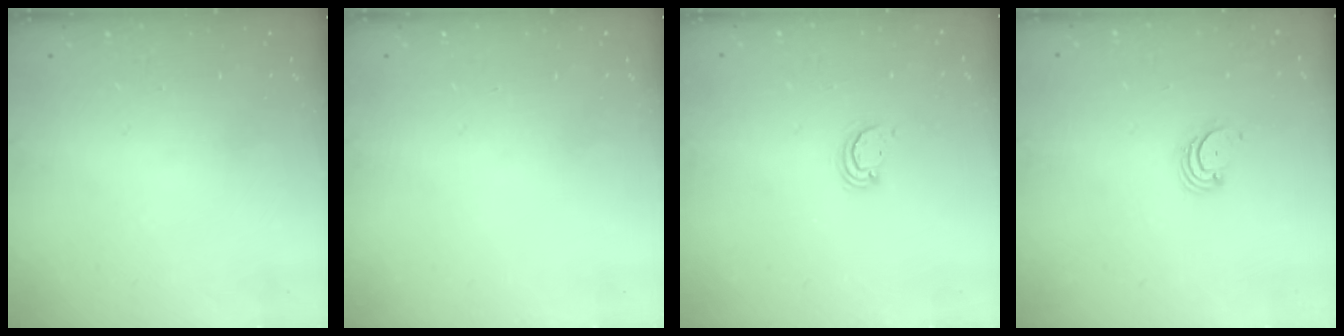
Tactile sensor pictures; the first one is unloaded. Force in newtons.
{"total": 0.0}
{"total": 2.5, "press": 2.5, "slide": 0.3}
{"total": 2.7, "press": 2.7, "slide": 0.3}